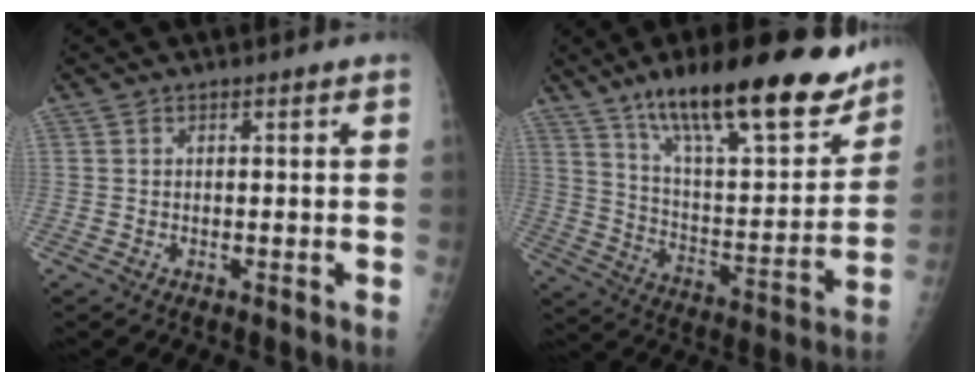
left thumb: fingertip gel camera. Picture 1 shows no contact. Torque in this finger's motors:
{"motor_torque": [0.48, 0.42, 1.43, -1.34, 0.17]}